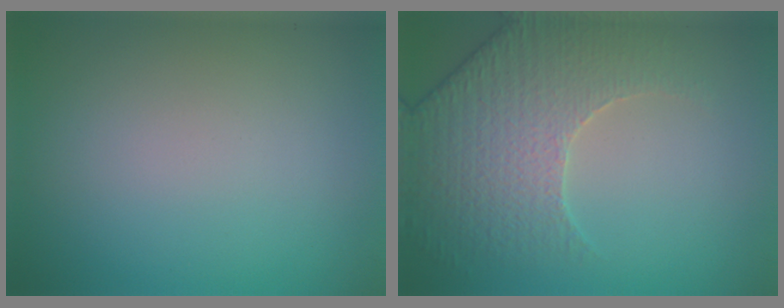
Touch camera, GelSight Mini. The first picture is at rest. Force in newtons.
{"total": 4.7, "press": 4.6, "slide": 1.2}